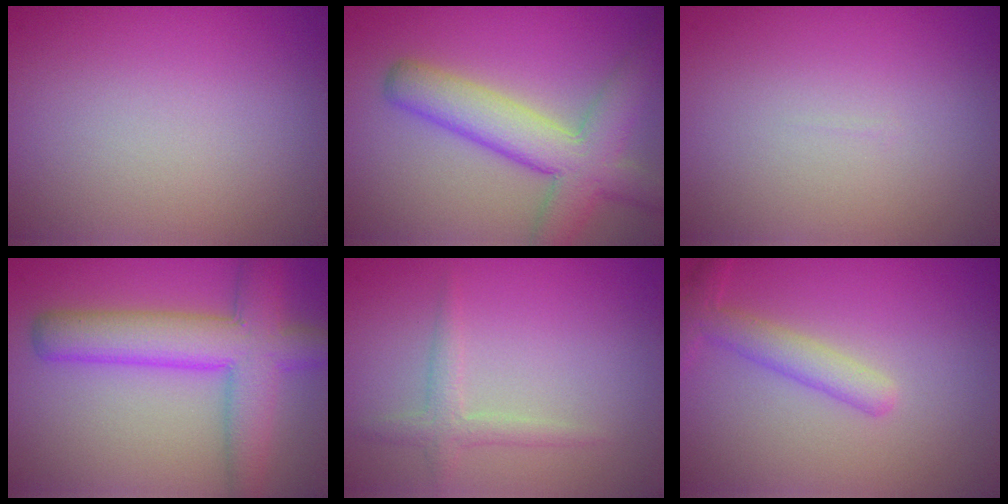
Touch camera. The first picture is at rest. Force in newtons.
{"total": 6.5, "press": 6.5, "slide": 0.3}
{"total": 0.0}
{"total": 6.8, "press": 6.8, "slide": 0.3}
{"total": 1.7, "press": 1.7, "slide": 0.1}
{"total": 2.6, "press": 2.6, "slide": 0.1}